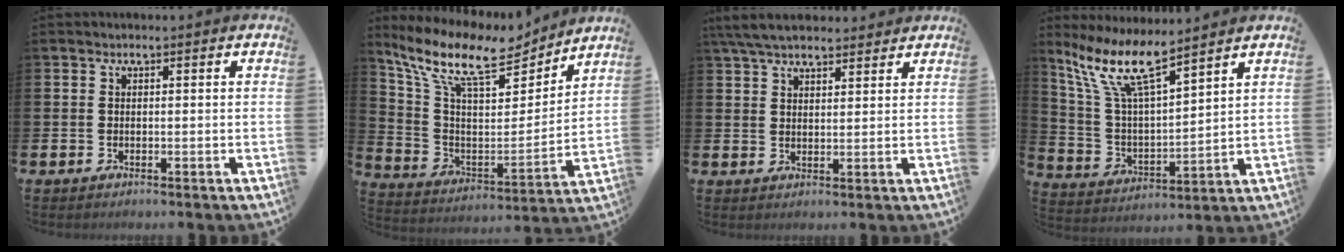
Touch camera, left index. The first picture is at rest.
{"total": 12.2, "force": [10.1, 3.6, 5.9], "torque": [-0.146, -0.064, 0.169]}
{"total": 5.6, "force": [5.1, 1.4, 1.7], "torque": [-0.055, -0.008, 0.098]}
{"total": 10.7, "force": [8.4, 2.3, 6.2], "torque": [-0.151, -0.036, 0.145]}